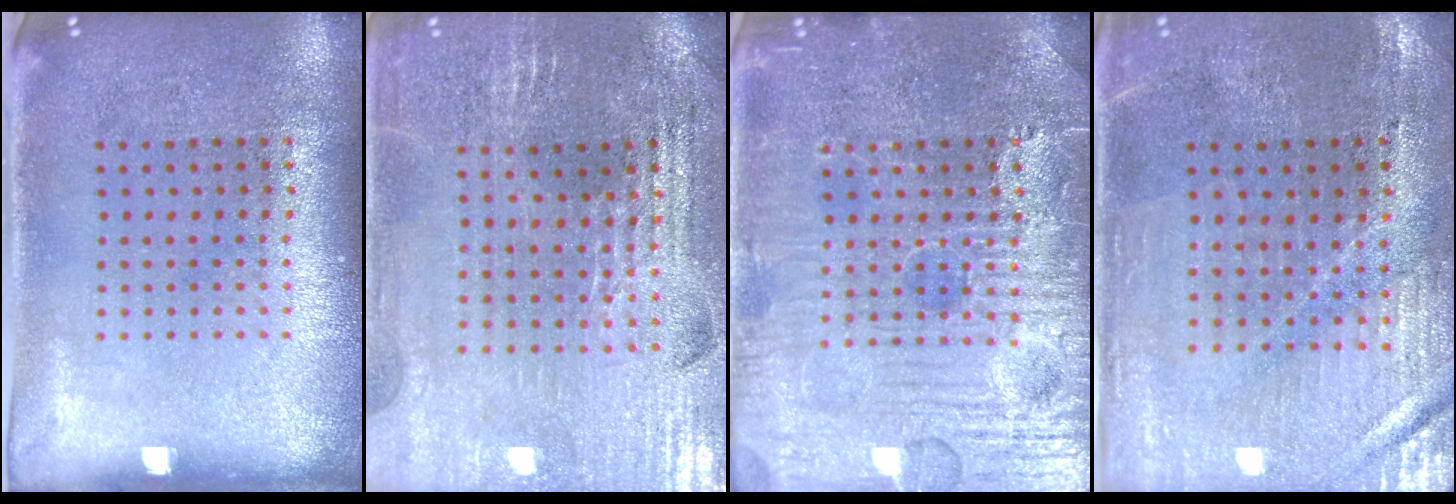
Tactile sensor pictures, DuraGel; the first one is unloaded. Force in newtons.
{"total": 2.9, "press": 2.9, "slide": 0.5}
{"total": 4.9, "press": 4.9, "slide": 0.4}
{"total": 1.1, "press": 1.1, "slide": 0.2}